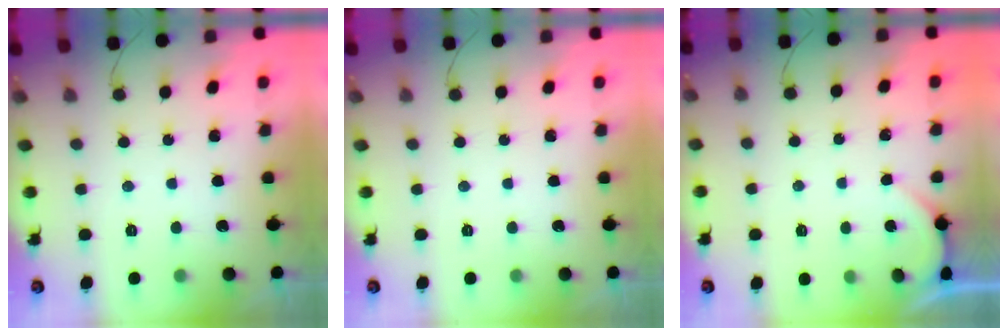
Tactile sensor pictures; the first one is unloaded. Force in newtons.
{"total": 0.0}
{"total": 0.8, "press": 0.8, "slide": 0.1}